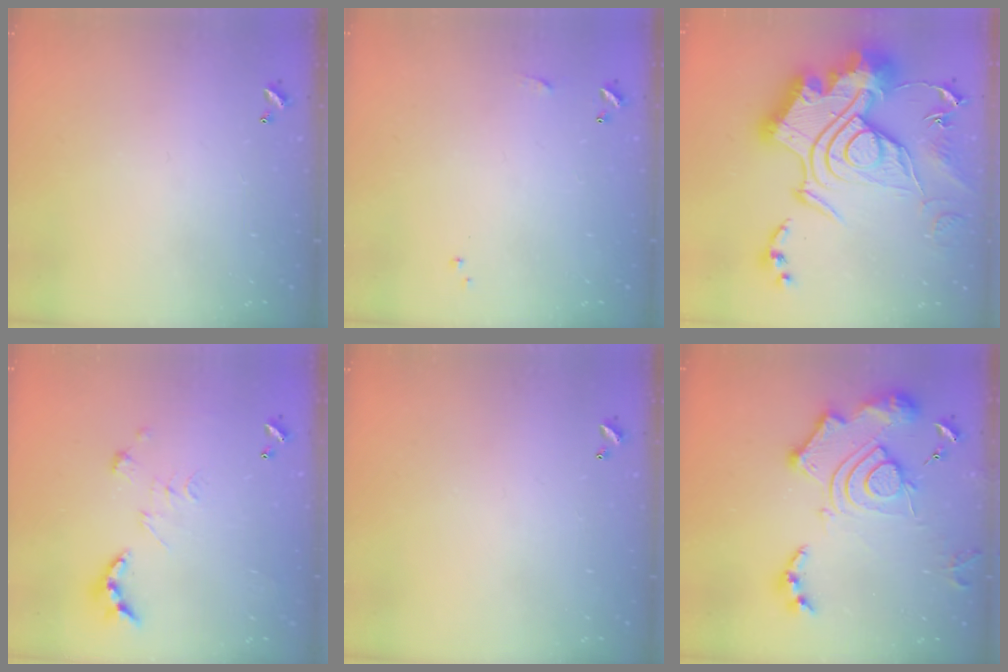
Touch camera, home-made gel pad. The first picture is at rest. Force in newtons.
{"total": 4.2, "press": 4.2, "slide": 0.6}
{"total": 1.1, "press": 1.1, "slide": 0.0}
{"total": 2.7, "press": 2.2, "slide": 1.5}
{"total": 0.0}
{"total": 18.3, "press": 18.2, "slide": 1.7}